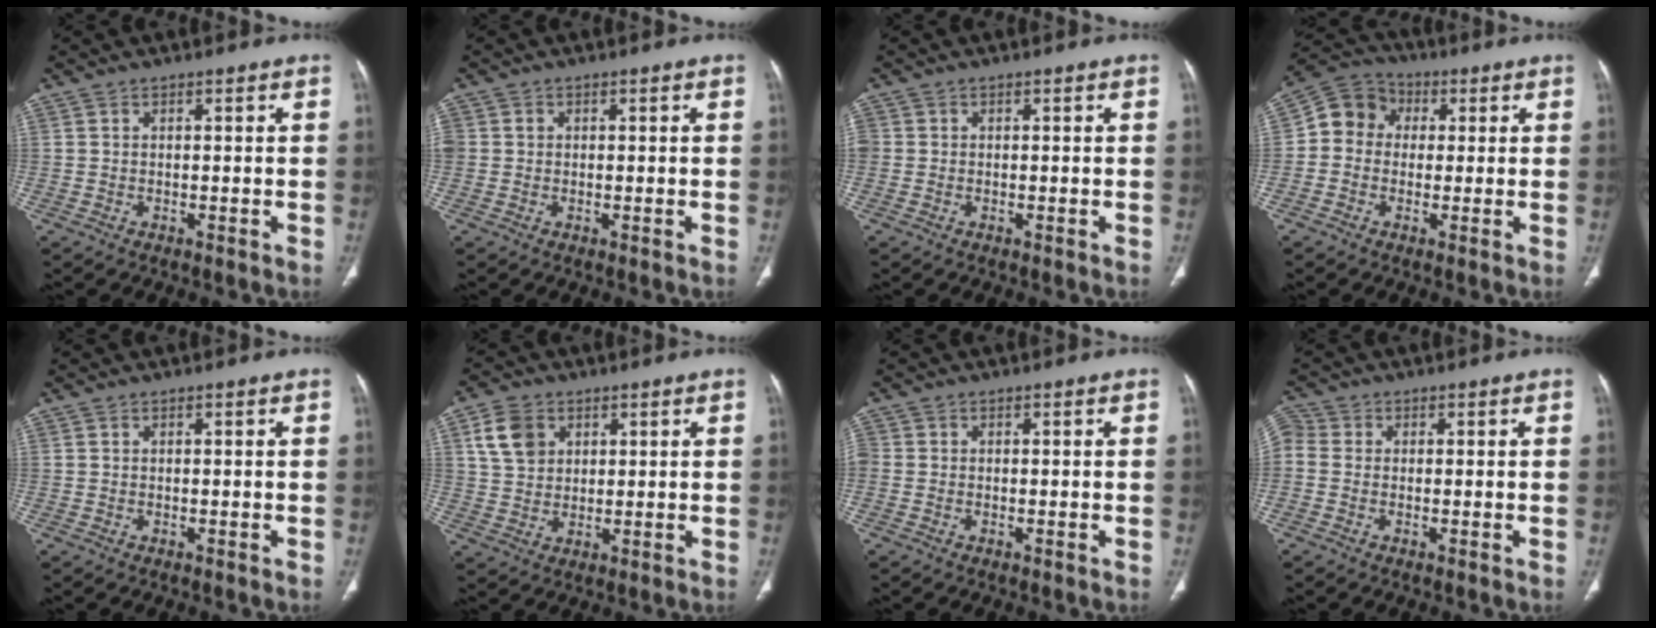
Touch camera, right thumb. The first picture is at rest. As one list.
[{"total": 1.7, "force": [0.2, 1.6, 0.7], "torque": [-0.013, 0.008, 0.009]}, {"total": 1.4, "force": [0.0, 1.3, 0.7], "torque": [-0.019, 0.006, -0.002]}, {"total": 8.3, "force": [0.5, 7.4, 3.6], "torque": [-0.043, 0.024, -0.008]}, {"total": 0.0}, {"total": 7.3, "force": [2.9, 5.6, 3.7], "torque": [-0.050, -0.004, 0.058]}, {"total": 1.4, "force": [-0.4, 0.8, 1.0], "torque": [-0.035, -0.002, -0.015]}, {"total": 3.6, "force": [-0.1, 2.8, 2.2], "torque": [-0.056, 0.009, -0.014]}]